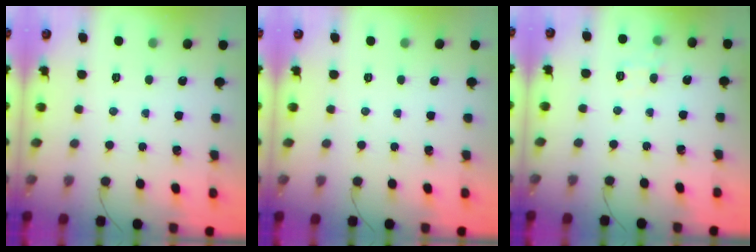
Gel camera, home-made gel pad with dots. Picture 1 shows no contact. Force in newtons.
{"total": 0.0}
{"total": 7.2, "press": 6.9, "slide": 1.9}